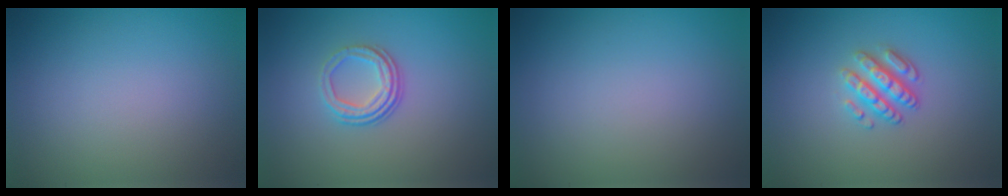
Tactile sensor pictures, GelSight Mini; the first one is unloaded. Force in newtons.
{"total": 3.1, "press": 2.2, "slide": 2.2}
{"total": 0.0}
{"total": 3.0, "press": 2.6, "slide": 1.5}